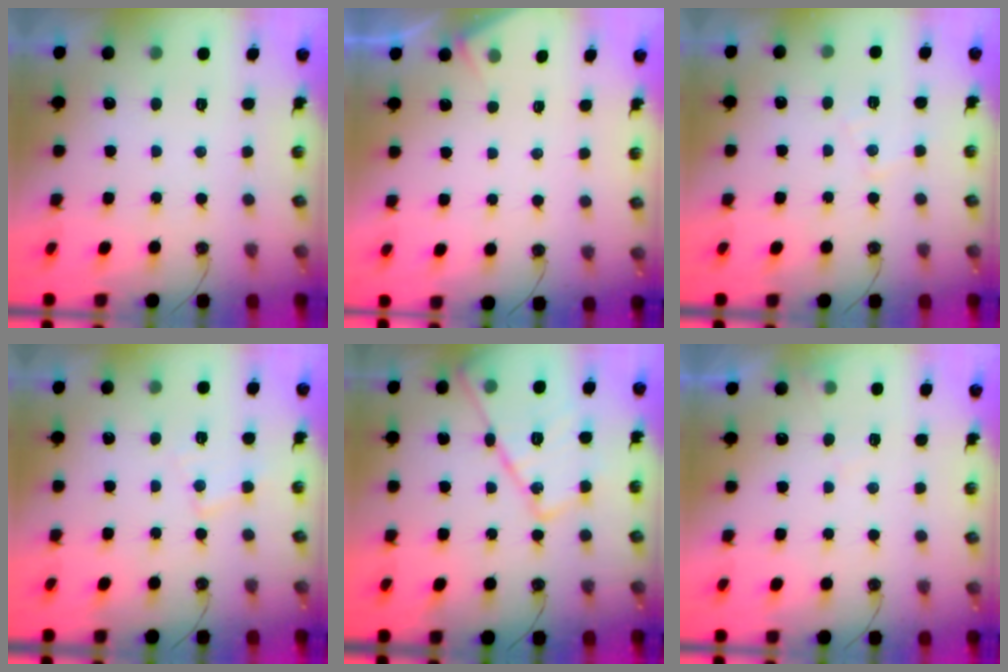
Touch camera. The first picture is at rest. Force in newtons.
{"total": 3.3, "press": 3.3, "slide": 0.4}
{"total": 6.3, "press": 6.2, "slide": 0.9}
{"total": 6.4, "press": 6.4, "slide": 0.3}
{"total": 17.2, "press": 17.2, "slide": 1.7}
{"total": 5.0, "press": 4.9, "slide": 0.7}